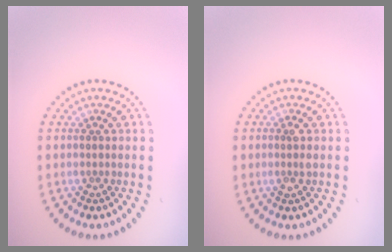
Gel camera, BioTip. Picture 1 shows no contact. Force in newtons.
{"total": 1.1, "press": 1.1, "slide": 0.4}